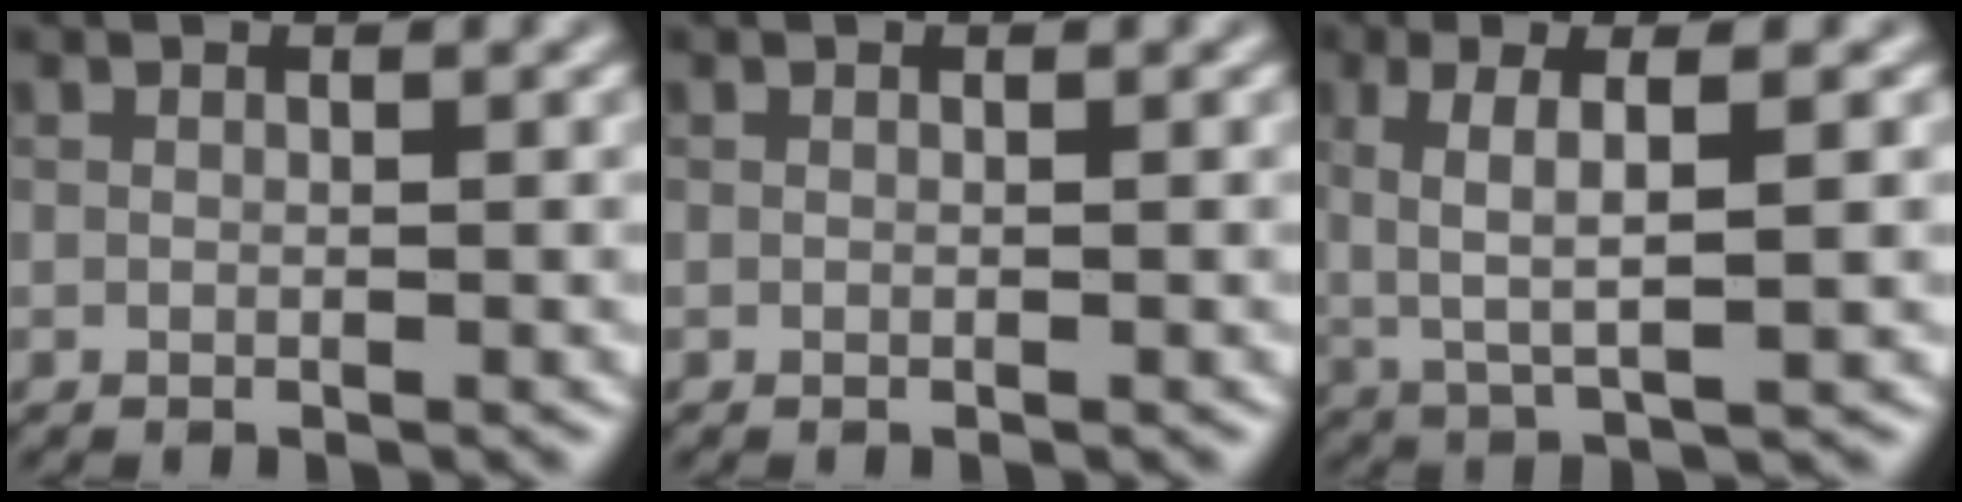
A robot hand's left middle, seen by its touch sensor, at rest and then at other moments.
{"total": 0.0}
{"total": 4.9, "force": [0.8, 1.1, 4.7], "torque": [-0.095, 0.008, 0.023]}